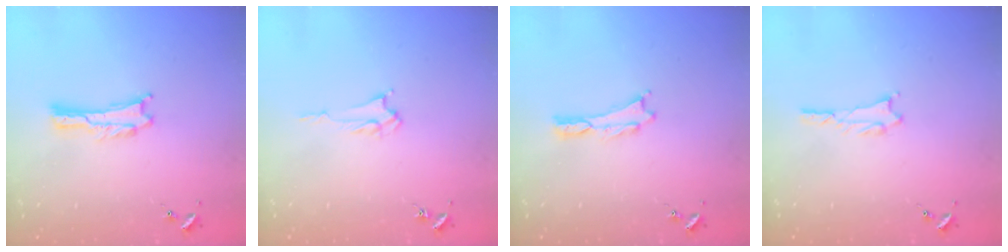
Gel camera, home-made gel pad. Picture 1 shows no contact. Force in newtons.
{"total": 2.4, "press": 2.4, "slide": 0.3}
{"total": 0.0}
{"total": 1.0, "press": 1.0, "slide": 0.1}